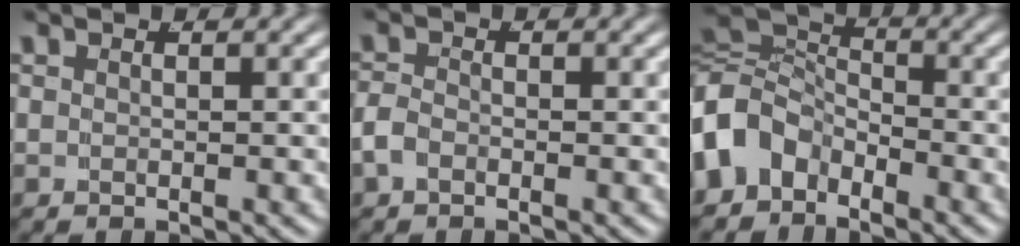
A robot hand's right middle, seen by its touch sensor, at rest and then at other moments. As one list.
[{"total": 1.3, "force": [-0.9, 0.6, 0.8], "torque": [-0.022, -0.007, -0.013]}, {"total": 8.1, "force": [-1.4, 6.9, 4.1], "torque": [-0.104, -0.027, -0.026]}]